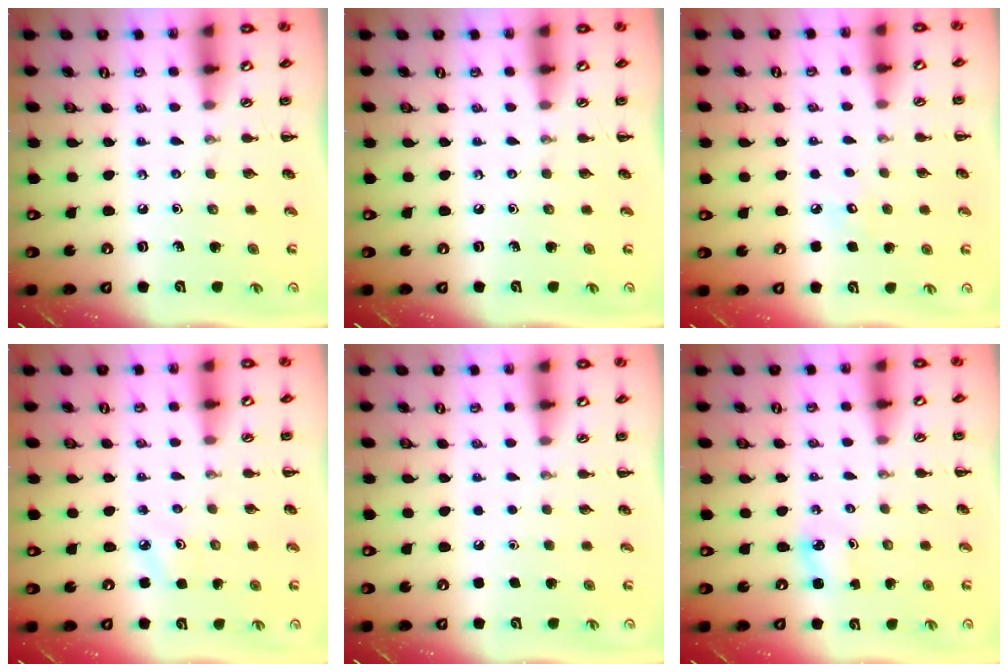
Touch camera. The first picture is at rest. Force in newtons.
{"total": 0.0}
{"total": 3.8, "press": 3.7, "slide": 0.9}
{"total": 3.2, "press": 3.1, "slide": 0.9}
{"total": 1.7, "press": 1.7, "slide": 0.1}
{"total": 1.9, "press": 1.8, "slide": 0.3}